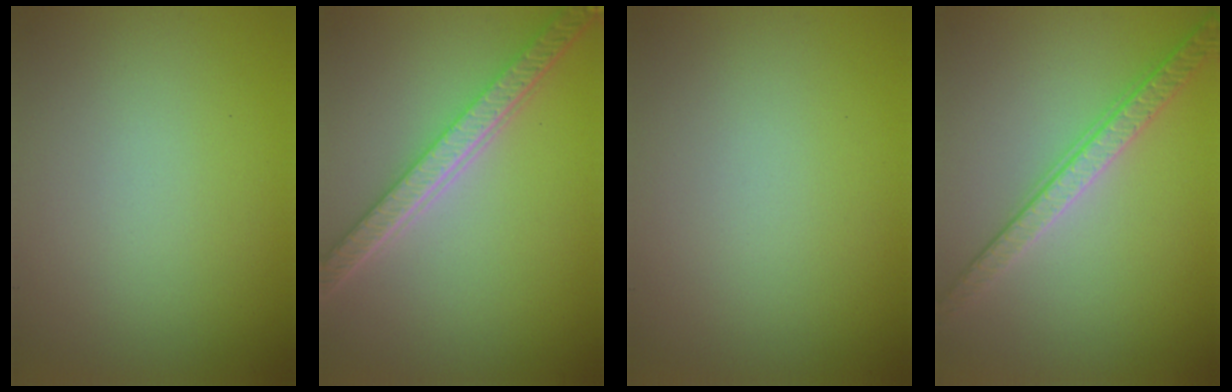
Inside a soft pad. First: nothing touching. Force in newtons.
{"total": 5.4, "press": 4.2, "slide": 3.4}
{"total": 0.0}
{"total": 3.6, "press": 3.3, "slide": 1.6}